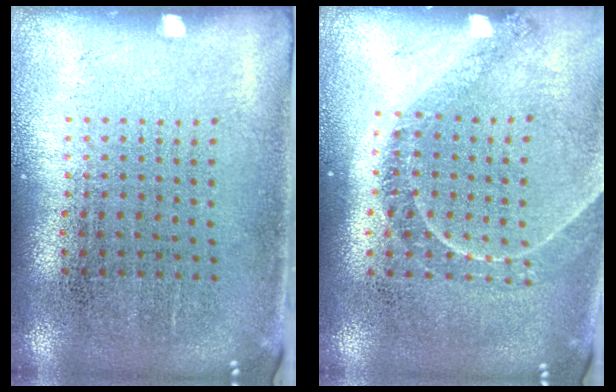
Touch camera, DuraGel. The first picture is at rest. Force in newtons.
{"total": 1.2, "press": 1.1, "slide": 0.4}